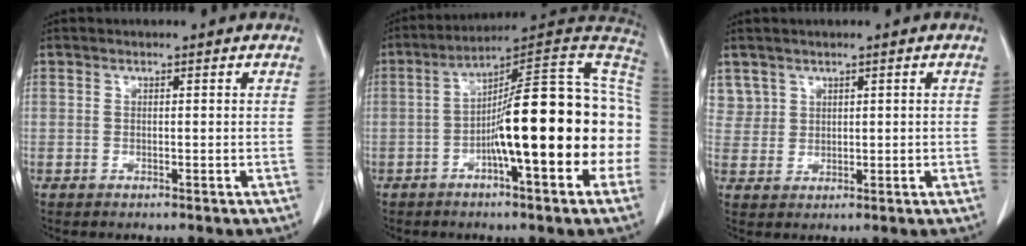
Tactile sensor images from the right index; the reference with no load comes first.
{"total": 22.2, "force": [-3.3, 3.5, 21.7], "torque": [-0.256, 0.040, -0.045]}
{"total": 3.8, "force": [1.6, 3.4, 0.4], "torque": [-0.005, 0.014, 0.040]}